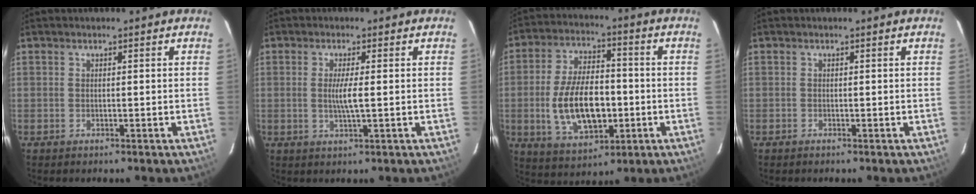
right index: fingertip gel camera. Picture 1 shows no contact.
{"total": 3.6, "force": [0.0, 0.0, 3.6], "torque": [-0.067, -0.007, -0.001]}
{"total": 15.2, "force": [-2.8, 7.8, 12.8], "torque": [-0.253, 0.001, -0.034]}
{"total": 0.0}